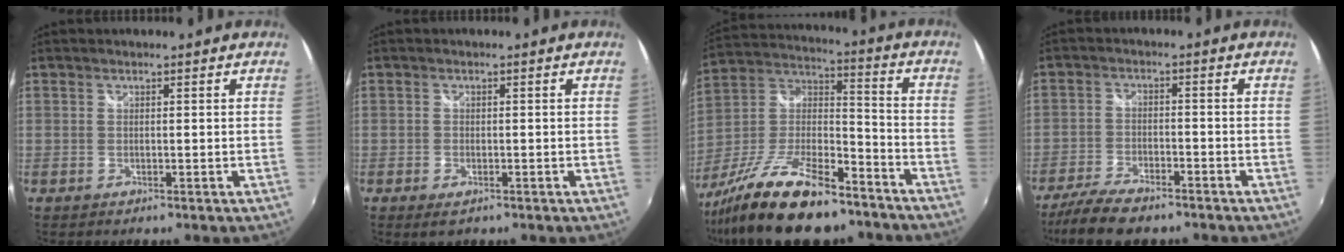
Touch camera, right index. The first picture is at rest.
{"total": 2.3, "force": [-1.4, 1.3, 1.4], "torque": [-0.027, -0.008, -0.022]}
{"total": 21.7, "force": [-15.6, 7.3, 13.2], "torque": [-0.257, -0.010, -0.258]}
{"total": 10.6, "force": [-8.6, 3.2, 5.4], "torque": [-0.131, -0.025, -0.152]}